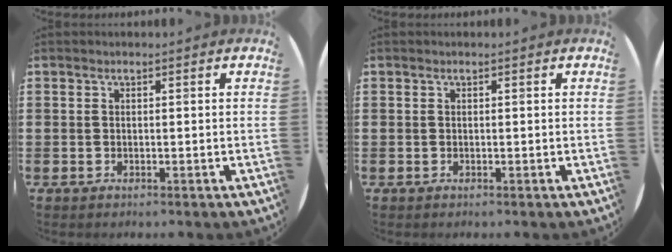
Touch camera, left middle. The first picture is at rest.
{"total": 0.0}